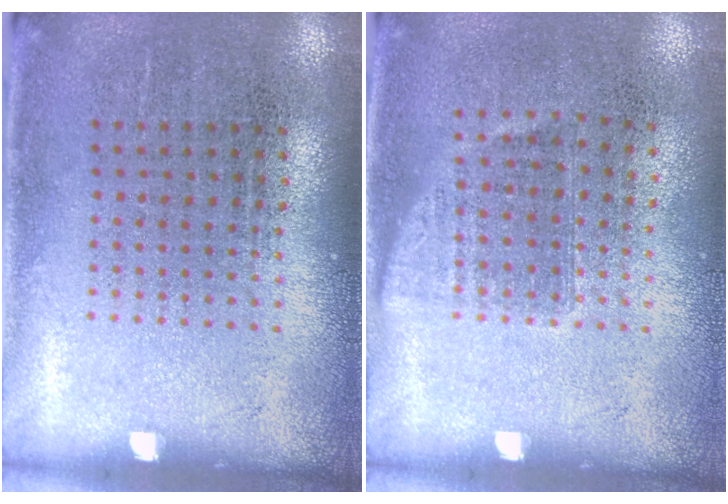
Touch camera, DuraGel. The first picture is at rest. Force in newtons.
{"total": 0.8, "press": 0.7, "slide": 0.4}